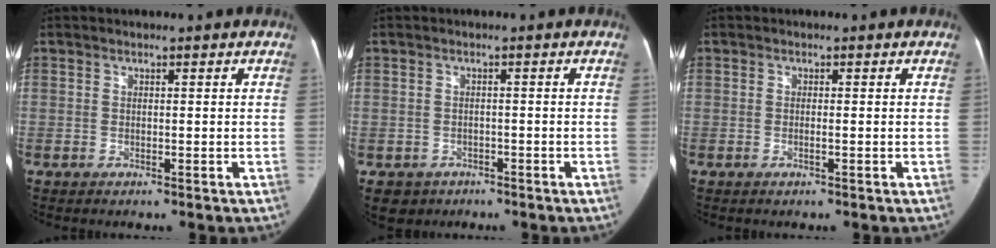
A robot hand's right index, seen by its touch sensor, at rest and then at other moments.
{"total": 3.5, "force": [-1.7, 3.0, 0.1], "torque": [-0.002, 0.007, -0.022]}
{"total": 0.8, "force": [-0.2, -0.1, 0.8], "torque": [-0.016, -0.001, -0.006]}